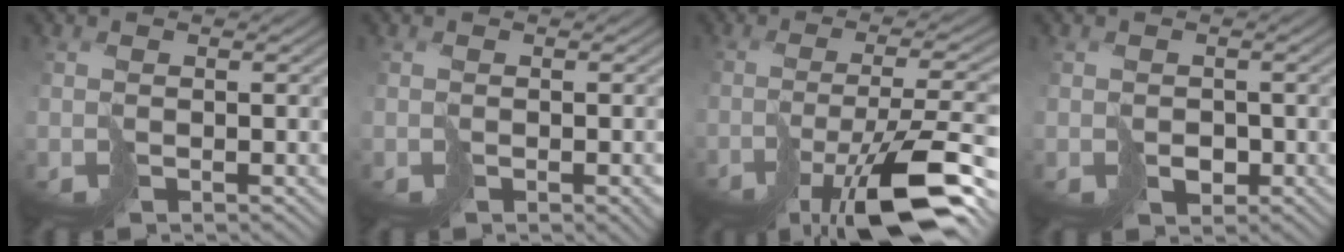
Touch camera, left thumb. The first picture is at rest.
{"total": 2.3, "force": [-1.1, 0.7, 1.8], "torque": [-0.028, -0.001, -0.013]}
{"total": 14.3, "force": [-8.1, 3.8, 11.2], "torque": [-0.191, -0.015, -0.130]}
{"total": 1.6, "force": [-0.4, 1.4, 0.7], "torque": [-0.008, -0.006, -0.007]}